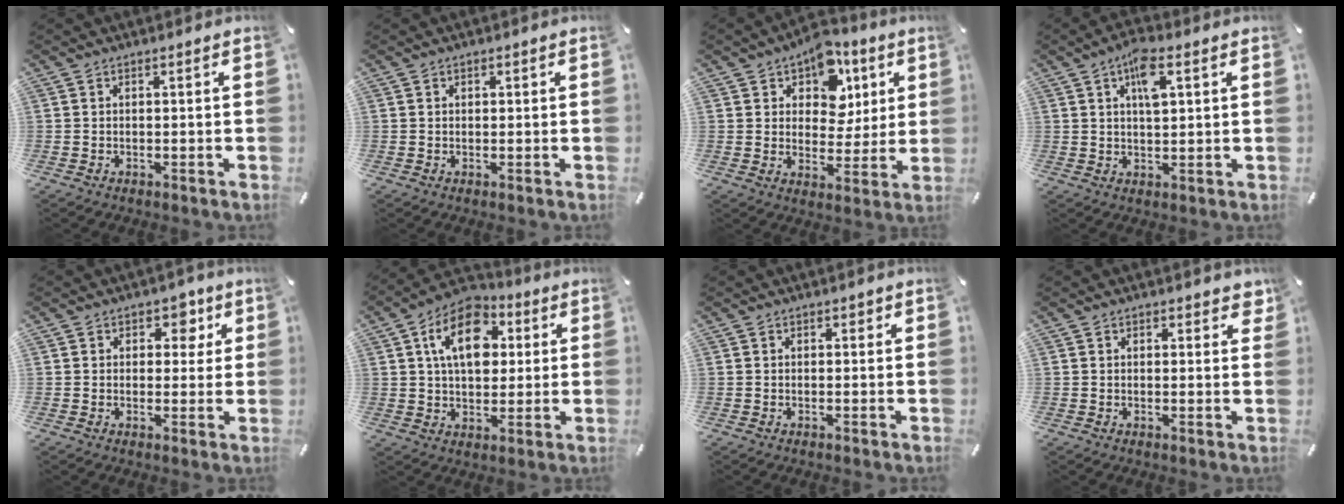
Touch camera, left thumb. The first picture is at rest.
{"total": 0.7, "force": [0.2, 0.6, 0.2], "torque": [-0.003, 0.004, 0.003]}
{"total": 11.0, "force": [5.5, 8.2, 4.7], "torque": [-0.073, -0.034, 0.099]}
{"total": 7.1, "force": [3.0, 2.9, 5.7], "torque": [-0.097, -0.001, 0.046]}
{"total": 5.6, "force": [2.0, 4.5, 2.5], "torque": [-0.008, -0.008, 0.024]}
{"total": 14.7, "force": [4.0, 10.0, 10.0], "torque": [-0.167, 0.003, 0.066]}
{"total": 0.9, "force": [0.3, 0.8, 0.3], "torque": [0.002, 0.003, 0.002]}
{"total": 2.0, "force": [1.3, 1.3, 0.9], "torque": [0.004, -0.005, 0.018]}